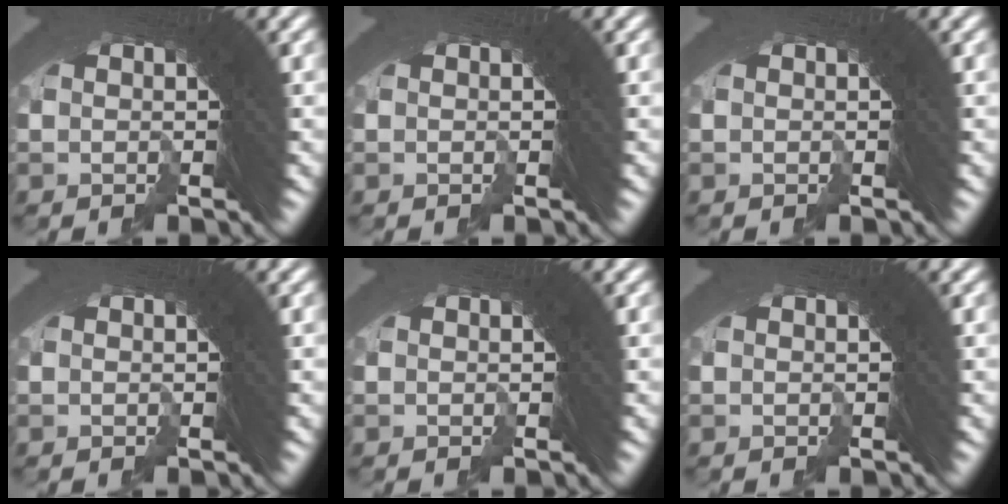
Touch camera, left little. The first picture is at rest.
{"total": 0.0}
{"total": 0.0}
{"total": 0.0}
{"total": 0.0}
{"total": 0.0}